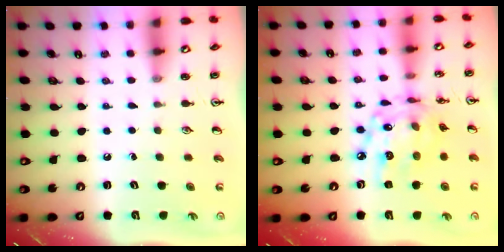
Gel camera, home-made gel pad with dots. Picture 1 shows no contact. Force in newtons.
{"total": 16.4, "press": 16.4, "slide": 1.1}